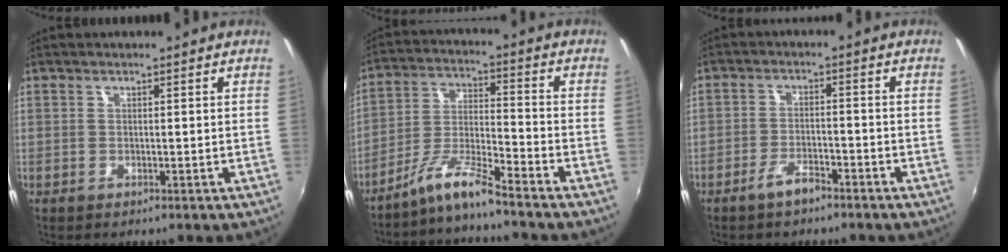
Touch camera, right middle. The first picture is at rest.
{"total": 7.3, "force": [-6.5, -1.0, 3.2], "torque": [-0.074, 0.016, -0.132]}
{"total": 3.9, "force": [-3.1, 1.0, 2.2], "torque": [-0.054, 0.002, -0.055]}